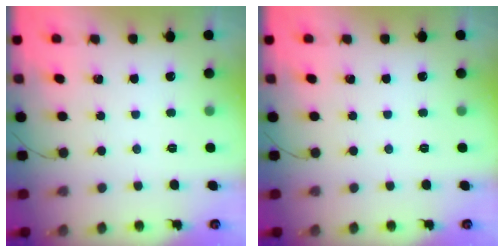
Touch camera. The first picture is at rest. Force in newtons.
{"total": 0.0}